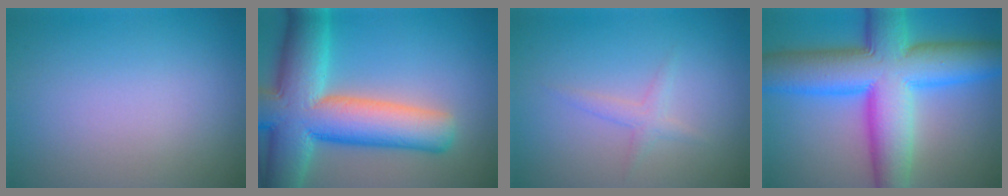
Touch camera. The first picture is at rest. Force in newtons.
{"total": 13.0, "press": 13.0, "slide": 1.0}
{"total": 1.3, "press": 1.3, "slide": 0.1}
{"total": 13.6, "press": 13.6, "slide": 0.4}